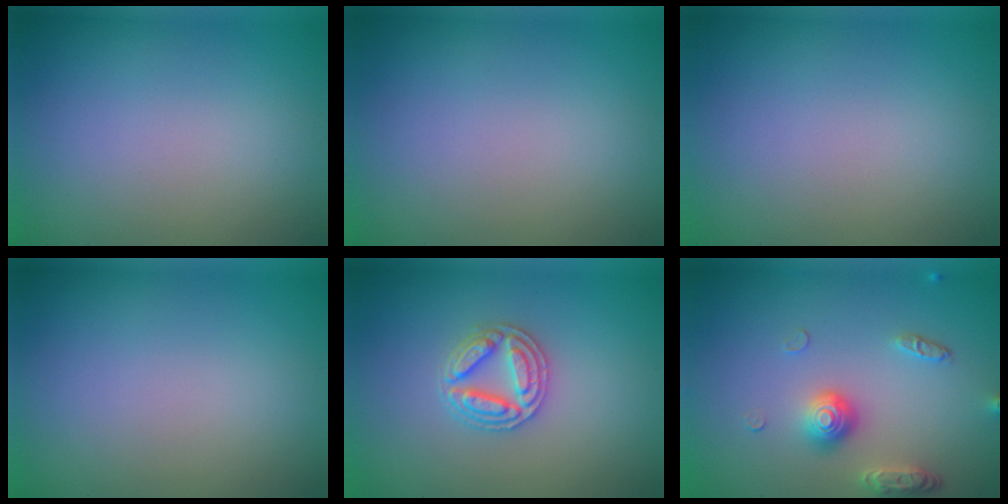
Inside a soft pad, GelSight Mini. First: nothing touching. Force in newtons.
{"total": 0.0}
{"total": 0.0}
{"total": 0.0}
{"total": 3.3, "press": 3.2, "slide": 0.6}
{"total": 3.6, "press": 2.9, "slide": 2.2}